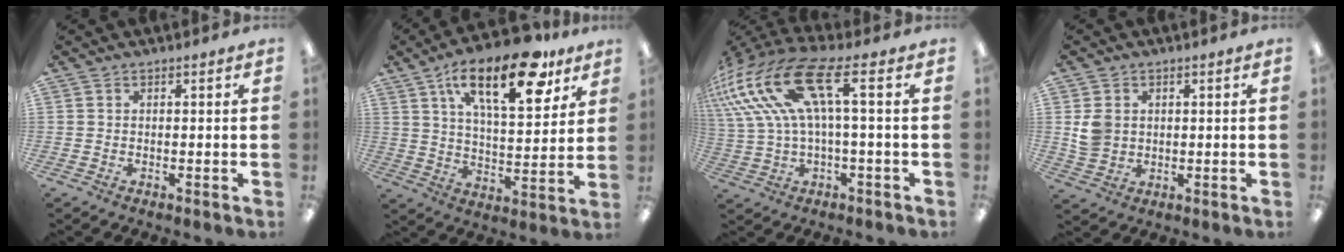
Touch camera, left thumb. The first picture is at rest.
{"total": 21.4, "force": [12.2, 8.6, 15.3], "torque": [-0.230, -0.053, 0.194]}
{"total": 18.9, "force": [5.8, 7.2, 16.4], "torque": [-0.342, -0.020, 0.098]}
{"total": 5.1, "force": [0.9, 4.5, 2.3], "torque": [-0.040, 0.008, 0.019]}